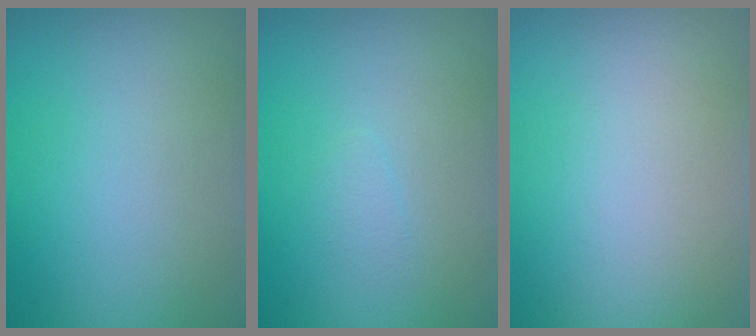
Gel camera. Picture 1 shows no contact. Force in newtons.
{"total": 0.7, "press": 0.7, "slide": 0.0}
{"total": 0.5, "press": 0.5, "slide": 0.0}